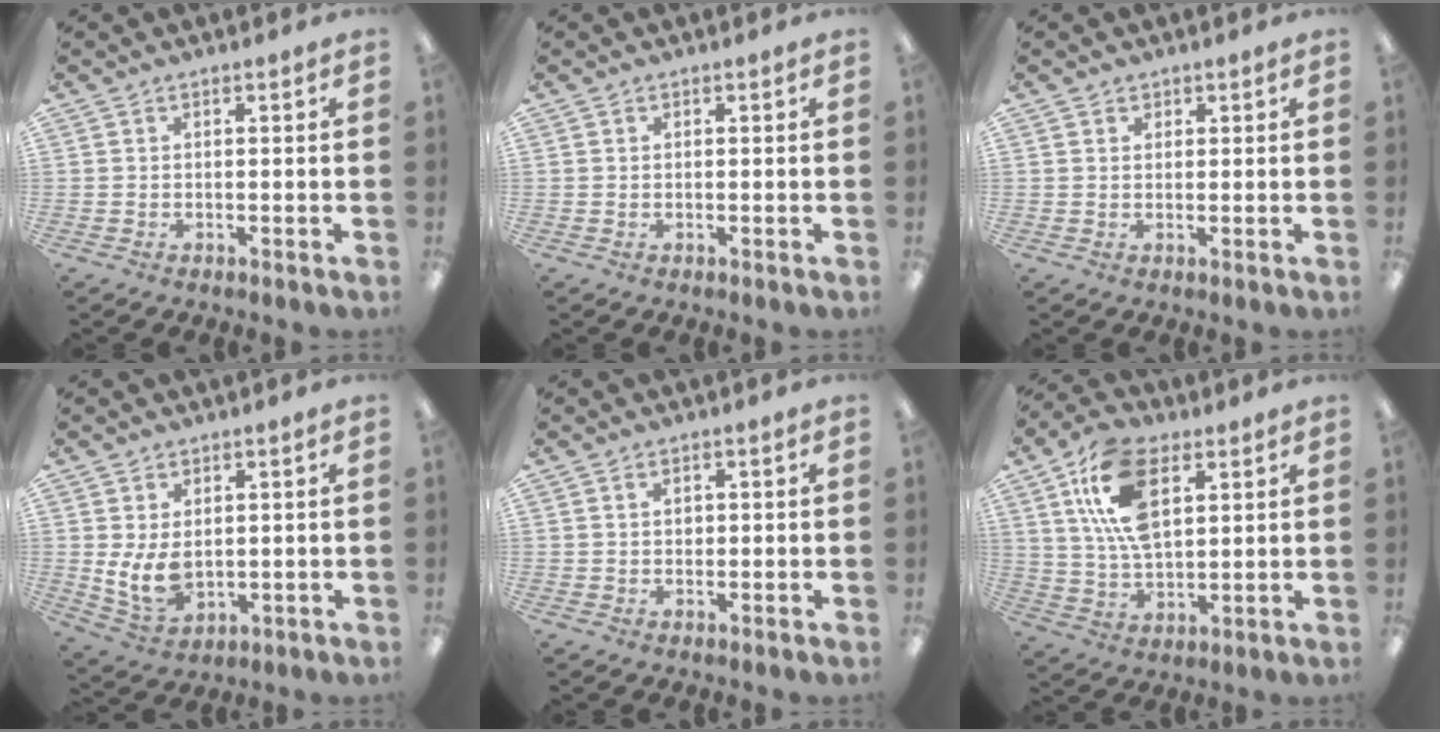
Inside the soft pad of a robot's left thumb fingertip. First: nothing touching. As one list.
[{"total": 0.0}, {"total": 1.3, "force": [0.9, 0.9, 0.1], "torque": [0.006, -0.001, 0.014]}, {"total": 8.1, "force": [0.5, 5.5, 6.0], "torque": [-0.118, -0.010, 0.012]}, {"total": 1.7, "force": [0.6, 1.3, 0.9], "torque": [-0.021, 0.004, 0.011]}, {"total": 16.7, "force": [6.7, 9.6, 11.8], "torque": [-0.243, -0.004, 0.121]}]